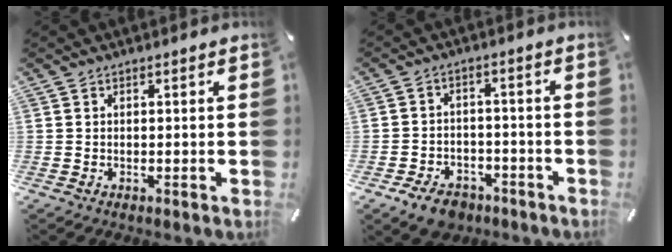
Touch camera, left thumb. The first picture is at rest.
{"total": 6.4, "force": [-4.5, 4.0, 2.3], "torque": [-0.046, 0.025, -0.083]}